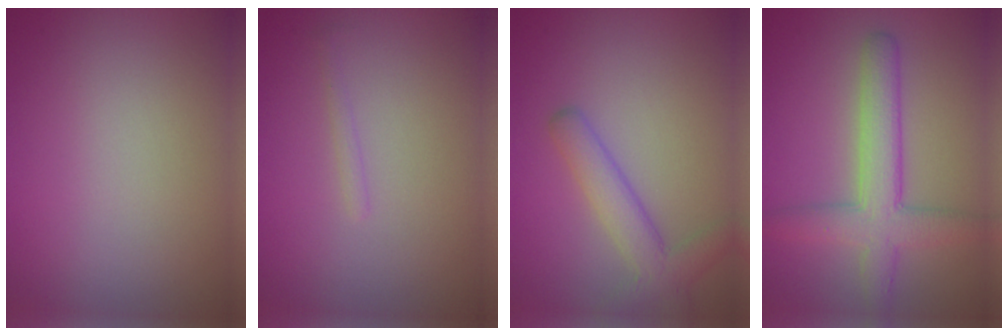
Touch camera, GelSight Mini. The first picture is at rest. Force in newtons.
{"total": 0.6, "press": 0.6, "slide": 0.0}
{"total": 3.6, "press": 3.6, "slide": 0.1}
{"total": 5.1, "press": 5.1, "slide": 0.3}